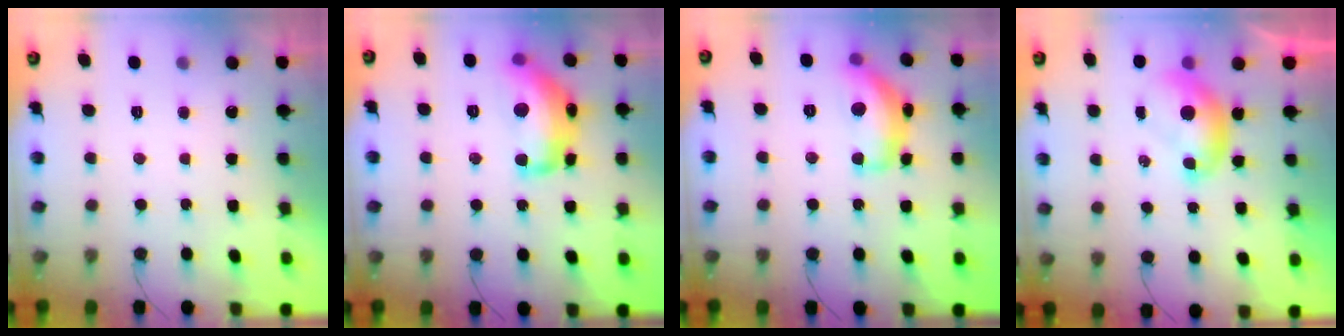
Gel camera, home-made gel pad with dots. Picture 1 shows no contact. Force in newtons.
{"total": 16.4, "press": 16.4, "slide": 1.0}
{"total": 14.1, "press": 14.0, "slide": 0.9}
{"total": 6.8, "press": 6.7, "slide": 0.4}